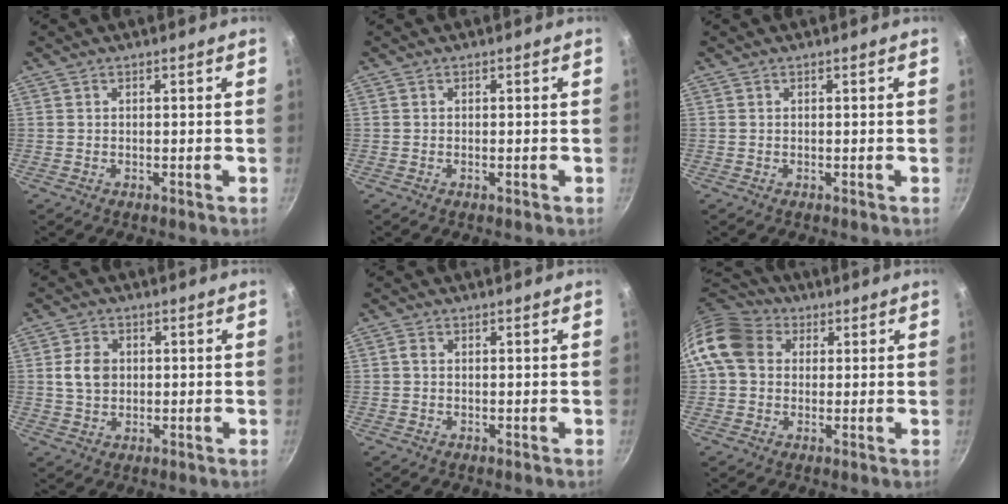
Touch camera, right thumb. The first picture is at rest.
{"total": 0.5, "force": [-0.2, 0.0, 0.5], "torque": [-0.007, 0.001, -0.003]}
{"total": 0.0}
{"total": 5.6, "force": [0.7, 4.3, 3.5], "torque": [-0.053, 0.004, 0.010]}
{"total": 0.9, "force": [0.1, 0.7, 0.6], "torque": [-0.010, 0.004, 0.001]}
{"total": 11.9, "force": [2.5, 9.8, 6.3], "torque": [-0.102, 0.023, 0.030]}